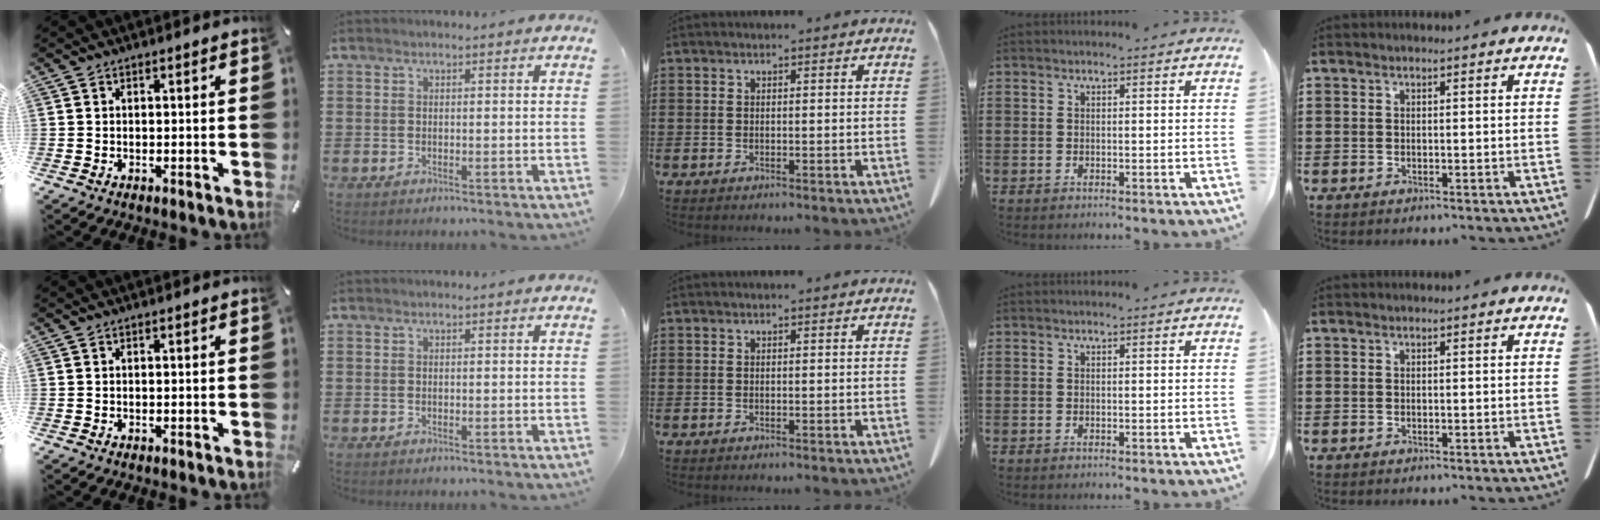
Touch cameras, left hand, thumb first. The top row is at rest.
{}